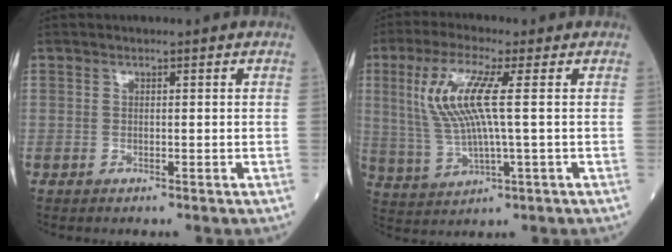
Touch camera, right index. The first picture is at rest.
{"total": 9.7, "force": [2.0, 0.7, 9.5], "torque": [-0.220, 0.008, 0.040]}